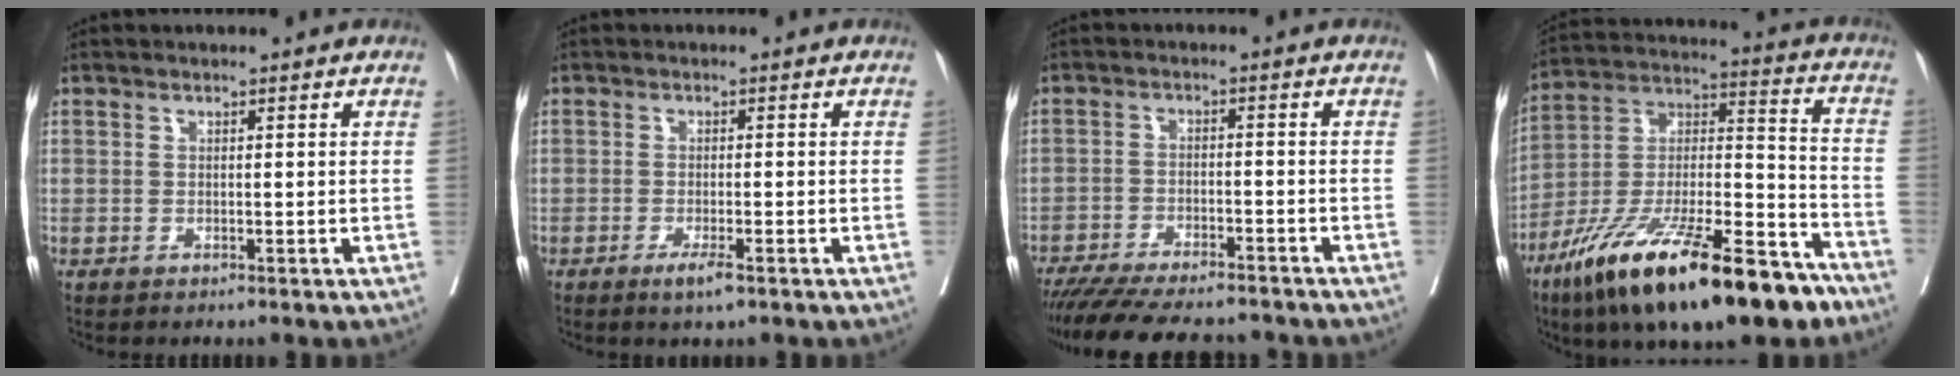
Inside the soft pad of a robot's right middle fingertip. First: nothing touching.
{"total": 2.4, "force": [-1.4, 0.2, 2.0], "torque": [-0.034, -0.003, -0.025]}
{"total": 15.2, "force": [-13.5, 2.7, 6.3], "torque": [-0.119, -0.016, -0.196]}
{"total": 26.2, "force": [-17.6, 5.8, 18.5], "torque": [-0.294, -0.015, -0.300]}